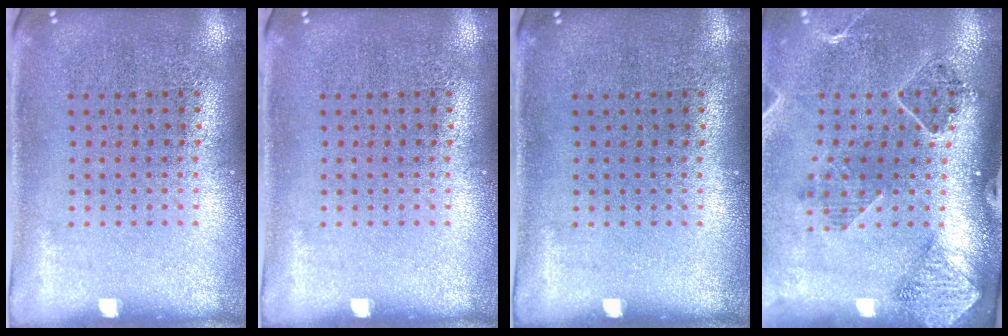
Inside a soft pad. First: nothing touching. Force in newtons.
{"total": 0.0}
{"total": 0.0}
{"total": 1.5, "press": 1.5, "slide": 0.1}